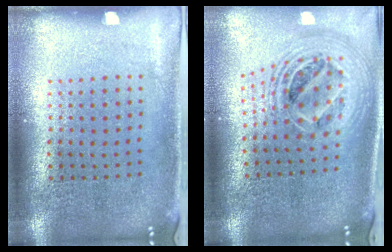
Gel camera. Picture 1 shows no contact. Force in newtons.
{"total": 2.3, "press": 1.8, "slide": 1.5}